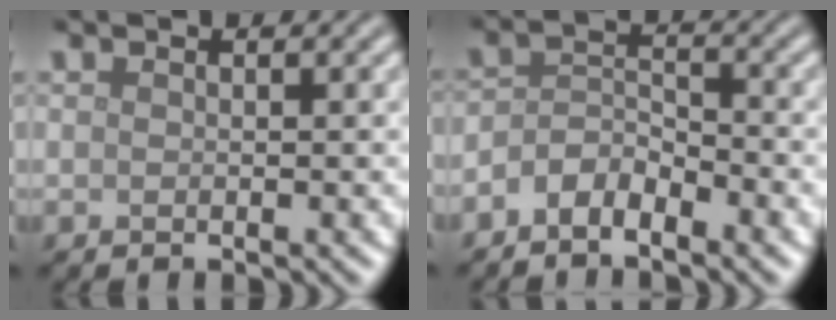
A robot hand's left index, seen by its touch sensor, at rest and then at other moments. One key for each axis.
{"total": 2.9, "fx": -2.0, "fy": 1.2, "fz": 1.7, "tx": -0.033, "ty": 0.011, "tz": -0.043}